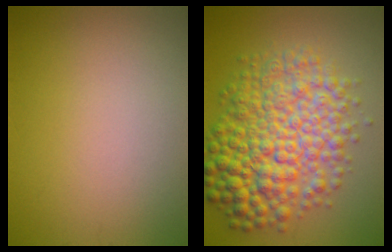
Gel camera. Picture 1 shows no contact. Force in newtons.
{"total": 9.2, "press": 9.2, "slide": 0.1}